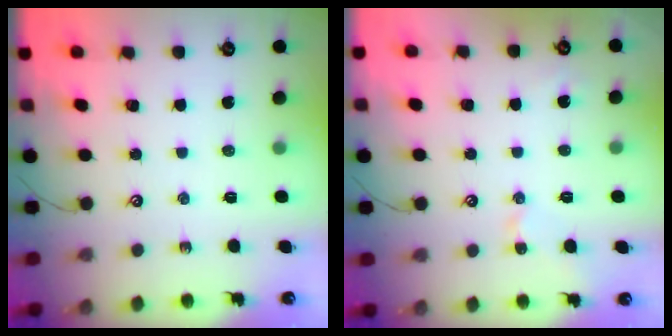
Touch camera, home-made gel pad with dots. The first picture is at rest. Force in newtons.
{"total": 2.6, "press": 2.6, "slide": 0.1}